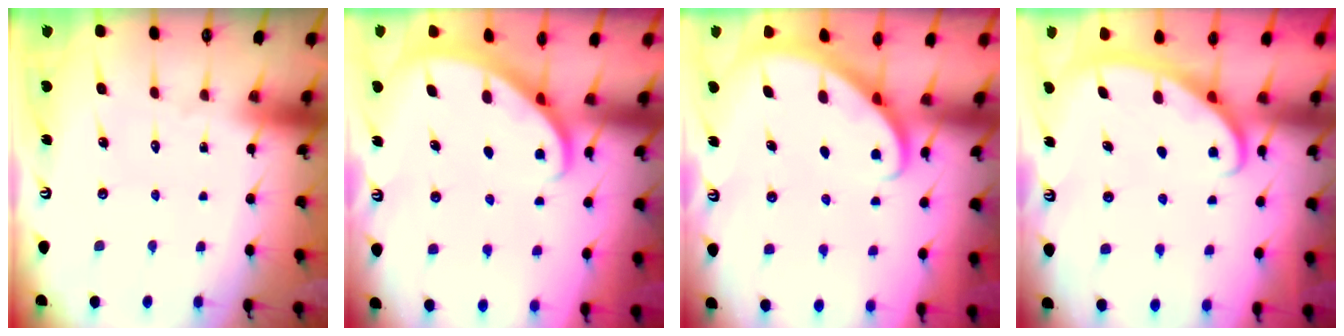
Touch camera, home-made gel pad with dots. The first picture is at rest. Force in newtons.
{"total": 1.8, "press": 1.8, "slide": 0.1}
{"total": 2.8, "press": 2.8, "slide": 0.2}
{"total": 2.8, "press": 2.8, "slide": 0.4}